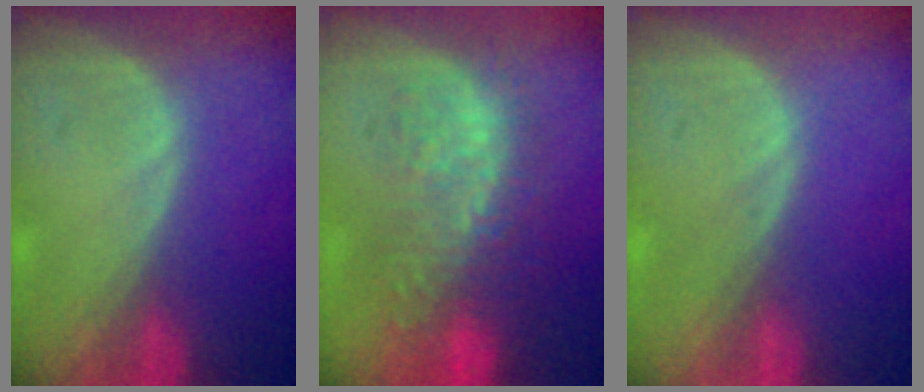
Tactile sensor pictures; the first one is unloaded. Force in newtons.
{"total": 11.0, "press": 9.6, "slide": 5.5}
{"total": 0.0}